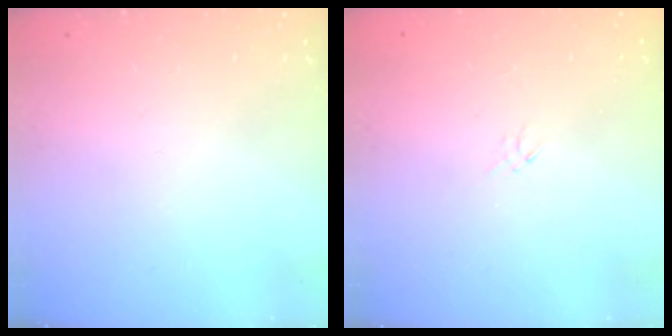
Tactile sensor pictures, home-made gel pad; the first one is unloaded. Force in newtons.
{"total": 0.9, "press": 0.8, "slide": 0.4}